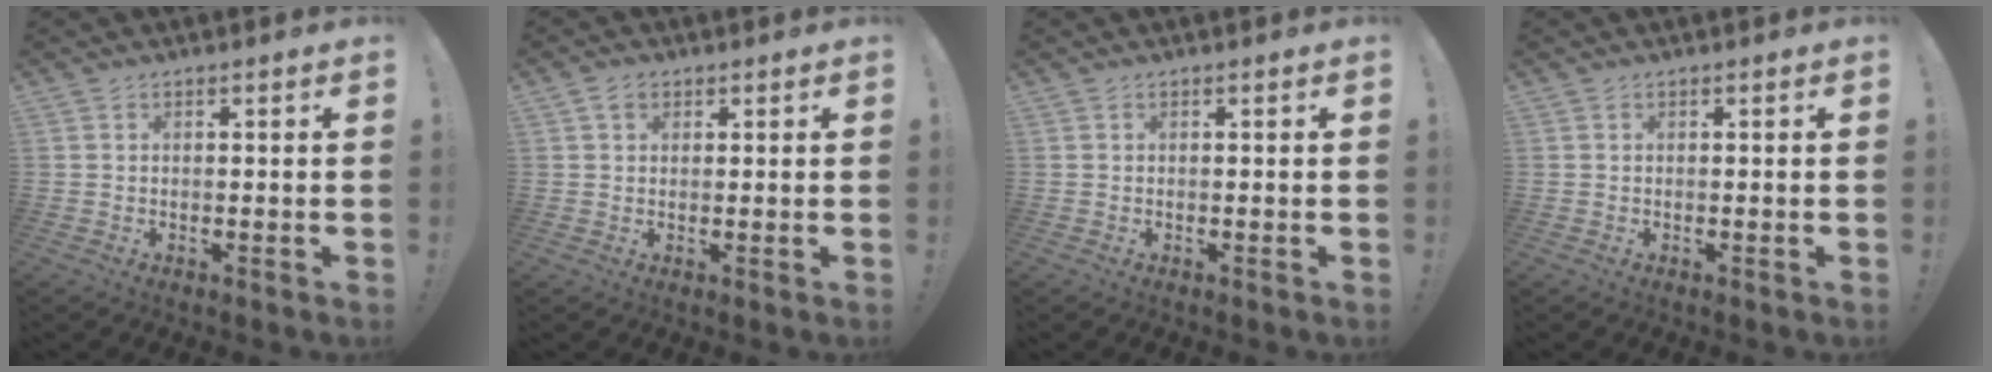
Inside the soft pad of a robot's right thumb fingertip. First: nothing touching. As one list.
[{"total": 2.6, "force": [1.3, 1.8, 1.2], "torque": [-0.012, -0.002, 0.022]}, {"total": 0.0}, {"total": 0.0}]